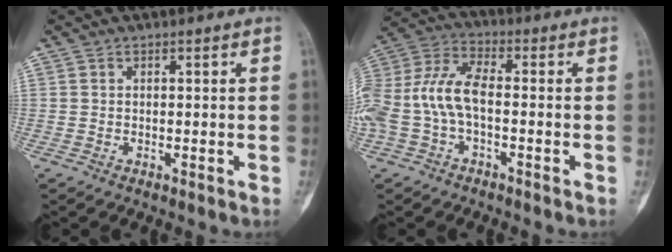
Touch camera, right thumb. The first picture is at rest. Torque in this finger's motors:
{"motor_torque": [0.37, 0.43, 0.68, -0.51, 0.15]}